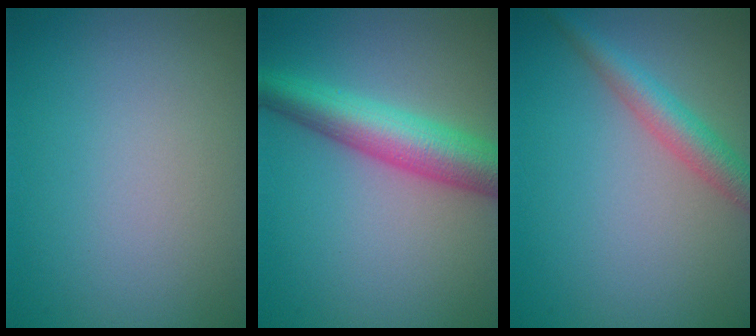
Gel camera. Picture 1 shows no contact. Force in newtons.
{"total": 6.5, "press": 6.5, "slide": 0.2}
{"total": 3.2, "press": 3.2, "slide": 0.1}